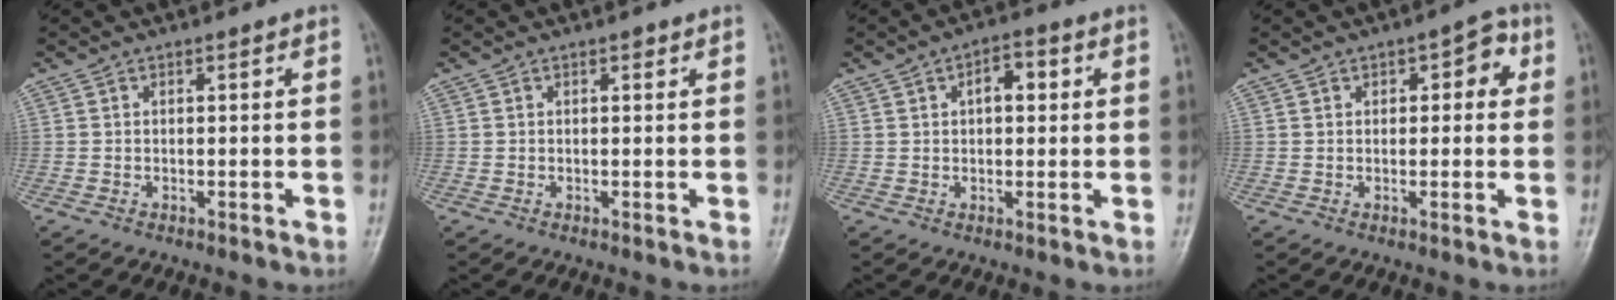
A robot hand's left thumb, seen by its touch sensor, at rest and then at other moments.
{"total": 0.7, "force": [0.4, 0.4, 0.4], "torque": [-0.001, -0.002, 0.004]}
{"total": 4.9, "force": [1.4, 2.8, 3.8], "torque": [-0.039, 0.007, 0.016]}
{"total": 4.9, "force": [1.6, 2.8, 3.7], "torque": [-0.017, 0.003, 0.012]}